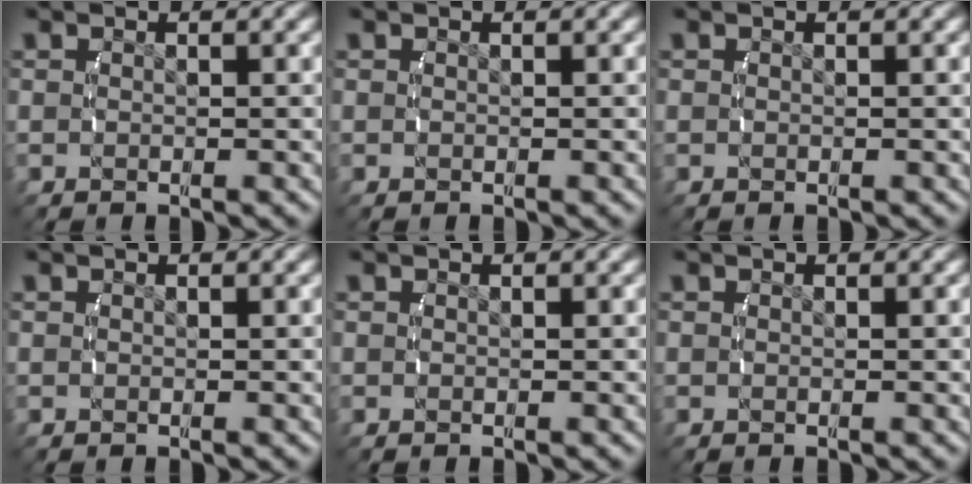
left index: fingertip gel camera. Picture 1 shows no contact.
{"total": 0.0}
{"total": 0.0}
{"total": 0.0}
{"total": 0.0}
{"total": 0.0}